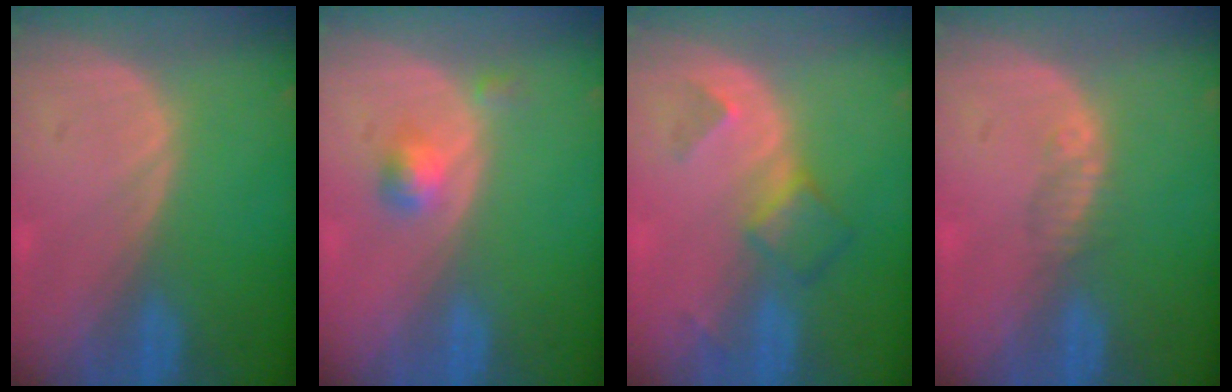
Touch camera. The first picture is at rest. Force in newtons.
{"total": 2.6, "press": 2.4, "slide": 1.1}
{"total": 4.8, "press": 4.3, "slide": 2.1}
{"total": 1.5, "press": 1.3, "slide": 0.9}